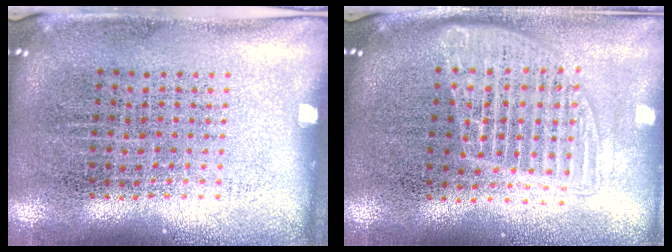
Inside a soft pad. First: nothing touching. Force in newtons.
{"total": 1.5, "press": 1.3, "slide": 0.7}